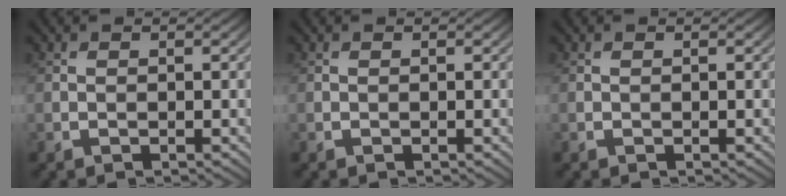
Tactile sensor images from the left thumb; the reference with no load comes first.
{"total": 0.0}
{"total": 0.0}